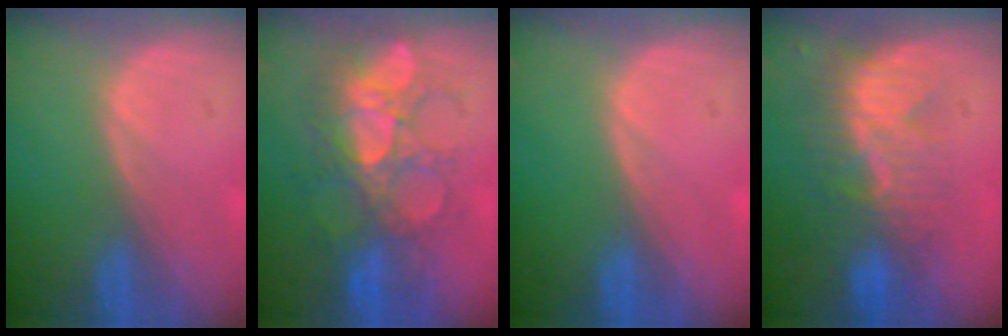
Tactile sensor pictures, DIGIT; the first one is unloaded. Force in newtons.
{"total": 8.8, "press": 8.6, "slide": 1.5}
{"total": 0.0}
{"total": 8.6, "press": 7.8, "slide": 3.5}